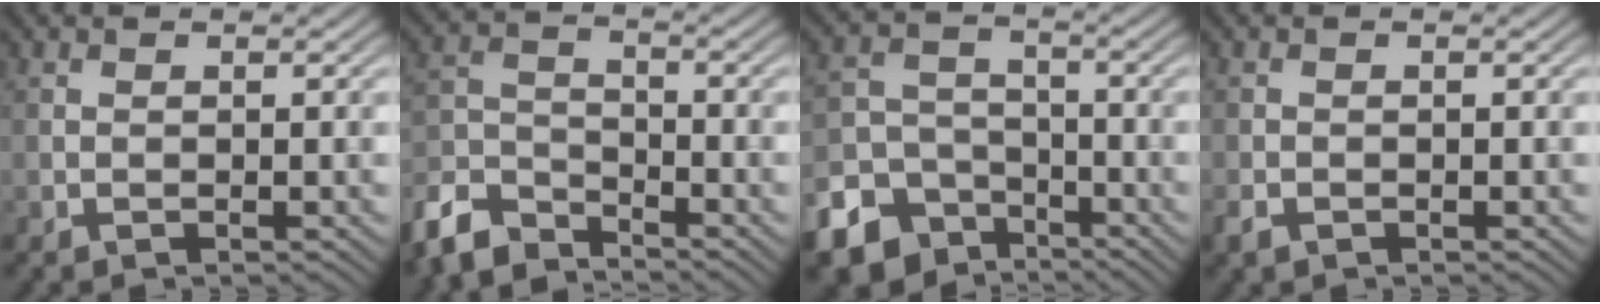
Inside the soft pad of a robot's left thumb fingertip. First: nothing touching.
{"total": 7.8, "force": [-6.7, 2.9, 2.8], "torque": [-0.066, -0.007, -0.152]}
{"total": 10.6, "force": [-6.9, 7.4, 3.4], "torque": [-0.083, -0.031, -0.124]}
{"total": 1.3, "force": [-0.9, 0.8, 0.5], "torque": [-0.012, -0.004, -0.020]}